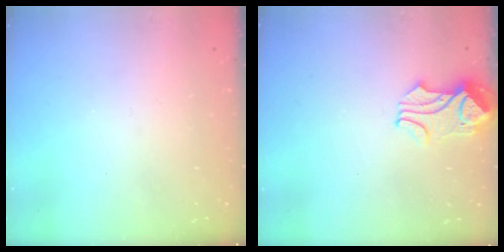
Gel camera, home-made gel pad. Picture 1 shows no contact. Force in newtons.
{"total": 2.7, "press": 2.6, "slide": 0.5}